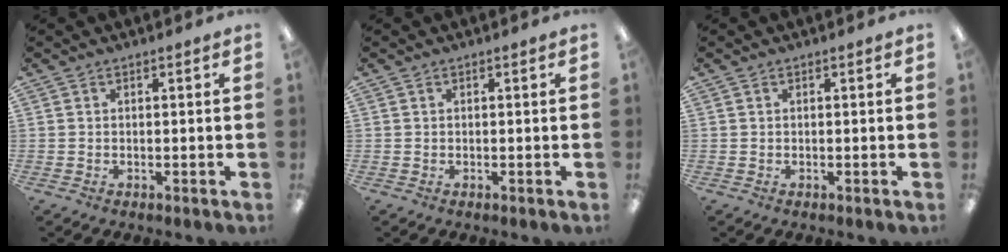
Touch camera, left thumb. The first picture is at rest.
{"total": 0.0}
{"total": 0.0}